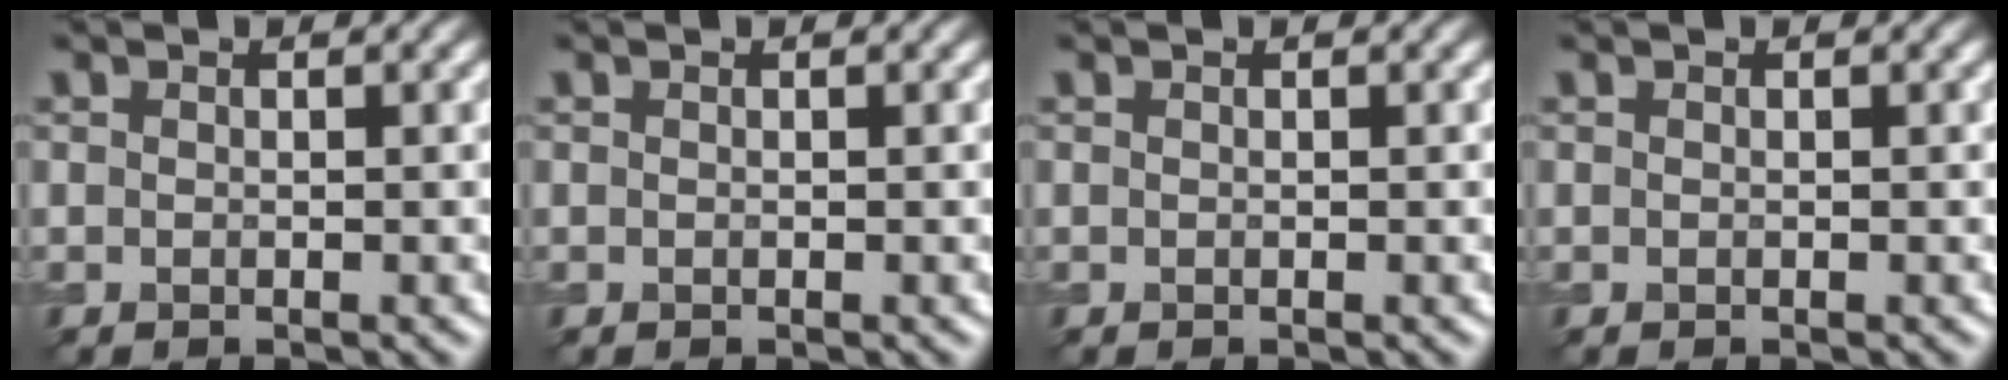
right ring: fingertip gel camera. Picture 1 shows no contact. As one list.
[{"total": 0.0}, {"total": 0.0}, {"total": 0.0}]